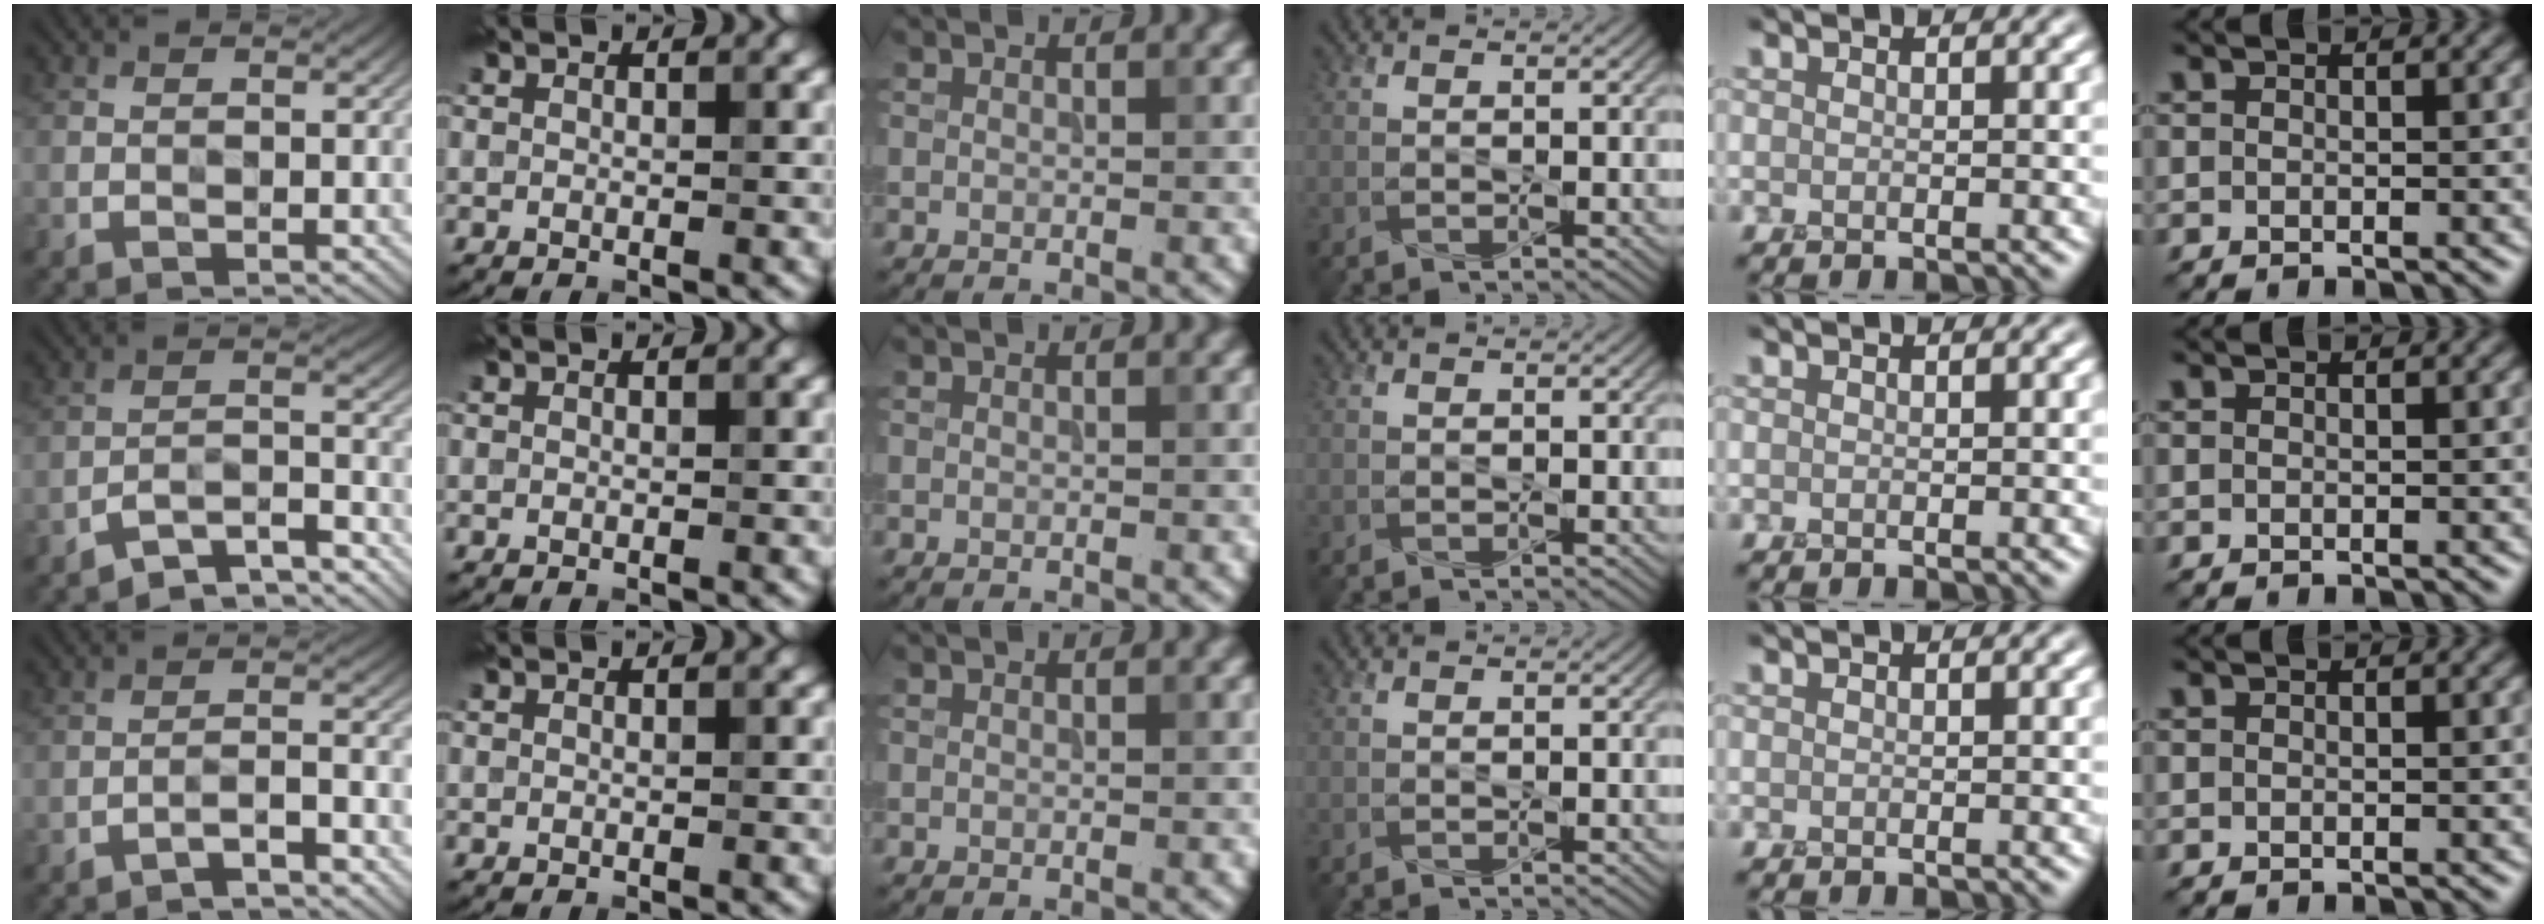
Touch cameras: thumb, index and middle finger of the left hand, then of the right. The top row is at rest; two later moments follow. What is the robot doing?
{"motion": "squeeze", "object": "air blower"}